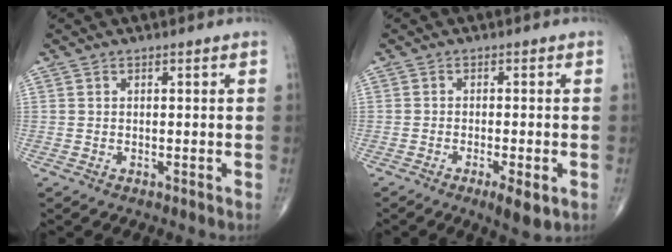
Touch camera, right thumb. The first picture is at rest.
{"total": 5.0, "force": [-2.2, 1.3, 4.3], "torque": [-0.067, -0.006, -0.031]}